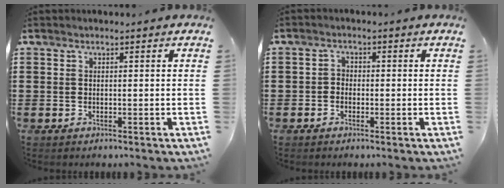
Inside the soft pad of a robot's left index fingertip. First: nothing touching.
{"total": 1.5, "force": [-1.0, 1.0, 0.2], "torque": [-0.010, 0.006, -0.024]}